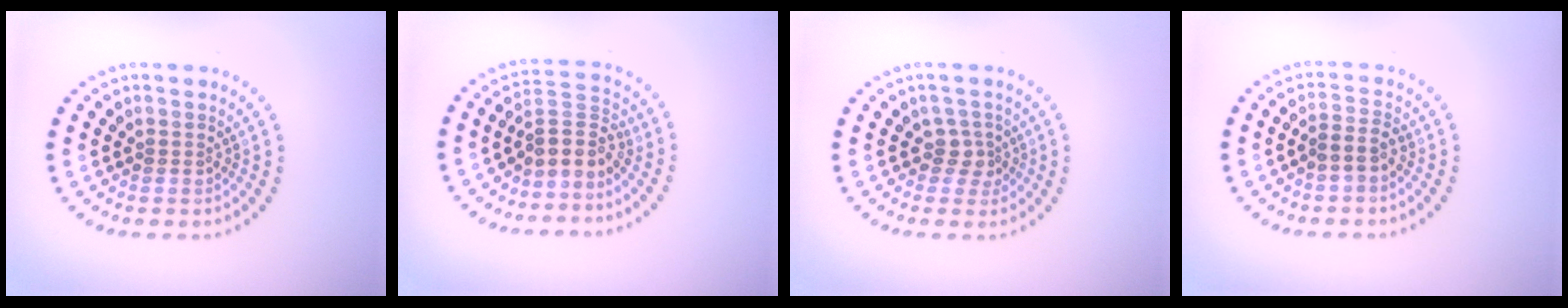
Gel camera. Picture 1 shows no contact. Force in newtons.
{"total": 3.1, "press": 2.2, "slide": 2.2}
{"total": 1.9, "press": 1.4, "slide": 1.2}
{"total": 1.9, "press": 1.4, "slide": 1.3}